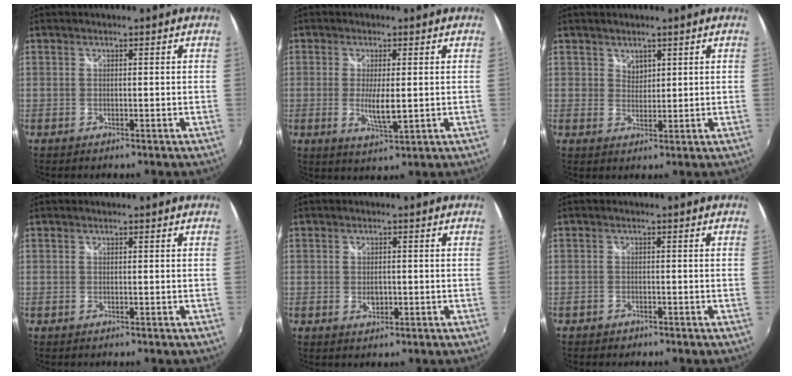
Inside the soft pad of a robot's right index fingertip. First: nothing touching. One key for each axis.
{"total": 5.1, "fx": -0.3, "fy": 1.3, "fz": 4.9, "tx": -0.090, "ty": -0.013, "tz": -0.002}
{"total": 2.4, "fx": 1.7, "fy": 1.7, "fz": 0.2, "tx": 0.002, "ty": 0.001, "tz": 0.030}
{"total": 0.0}
{"total": 2.5, "fx": -0.4, "fy": 1.8, "fz": 1.7, "tx": -0.028, "ty": -0.002, "tz": -0.005}
{"total": 1.8, "fx": -1.4, "fy": 1.1, "fz": 0.3, "tx": -0.012, "ty": 0.001, "tz": -0.022}